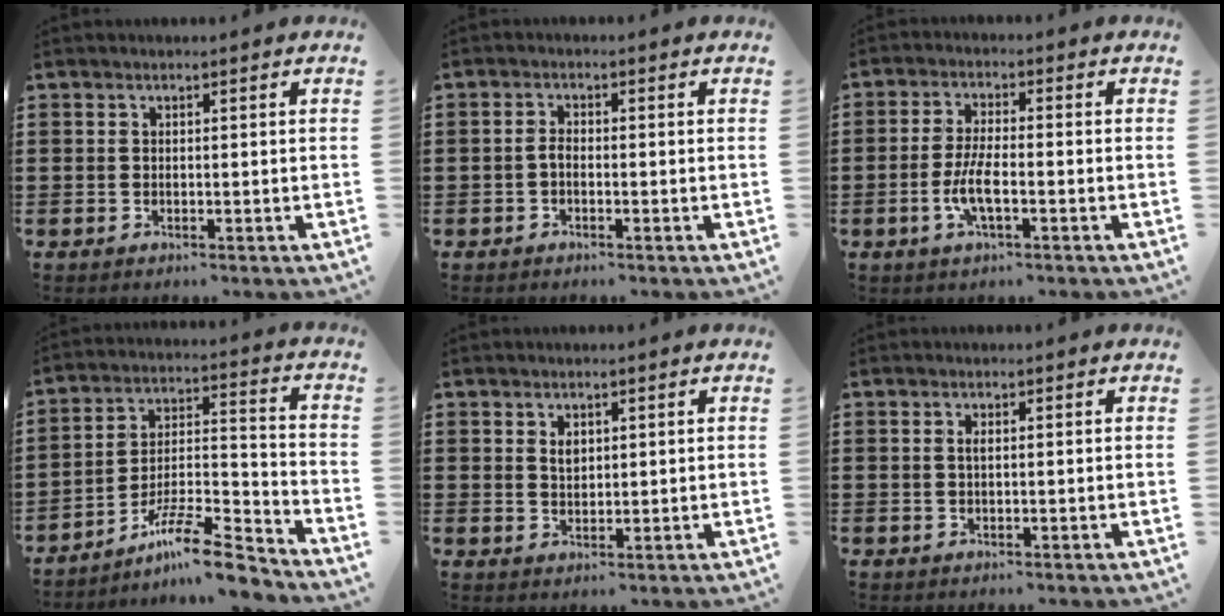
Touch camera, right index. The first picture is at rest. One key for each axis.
{"total": 1.5, "fx": -0.7, "fy": 0.6, "fz": 1.2, "tx": -0.033, "ty": -0.002, "tz": -0.016}
{"total": 5.1, "fx": -1.7, "fy": 1.3, "fz": 4.6, "tx": -0.105, "ty": -0.007, "tz": -0.039}
{"total": 10.7, "fx": -8.9, "fy": 1.4, "fz": 5.8, "tx": -0.092, "ty": 0.018, "tz": -0.171}
{"total": 1.9, "fx": 0.9, "fy": 1.2, "fz": 1.2, "tx": -0.027, "ty": 0.004, "tz": 0.016}
{"total": 0.8, "fx": 0.1, "fy": 0.2, "fz": 0.8, "tx": -0.016, "ty": 0.000, "tz": 0.002}